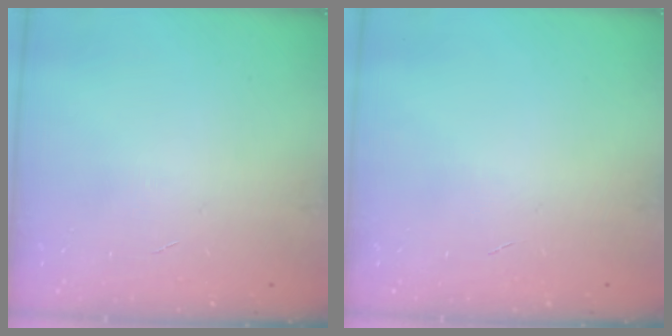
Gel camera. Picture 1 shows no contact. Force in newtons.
{"total": 0.0}